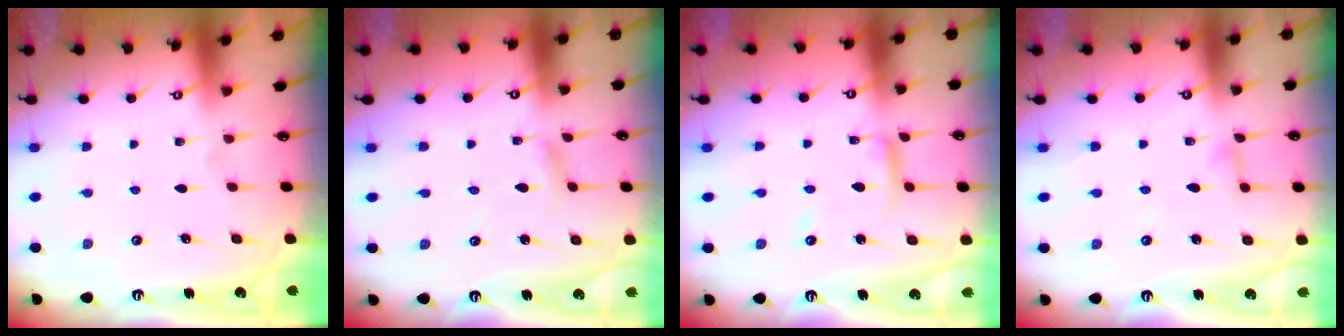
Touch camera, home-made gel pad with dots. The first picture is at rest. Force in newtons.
{"total": 2.5, "press": 2.5, "slide": 0.3}
{"total": 6.6, "press": 6.6, "slide": 0.5}
{"total": 3.0, "press": 3.0, "slide": 0.3}